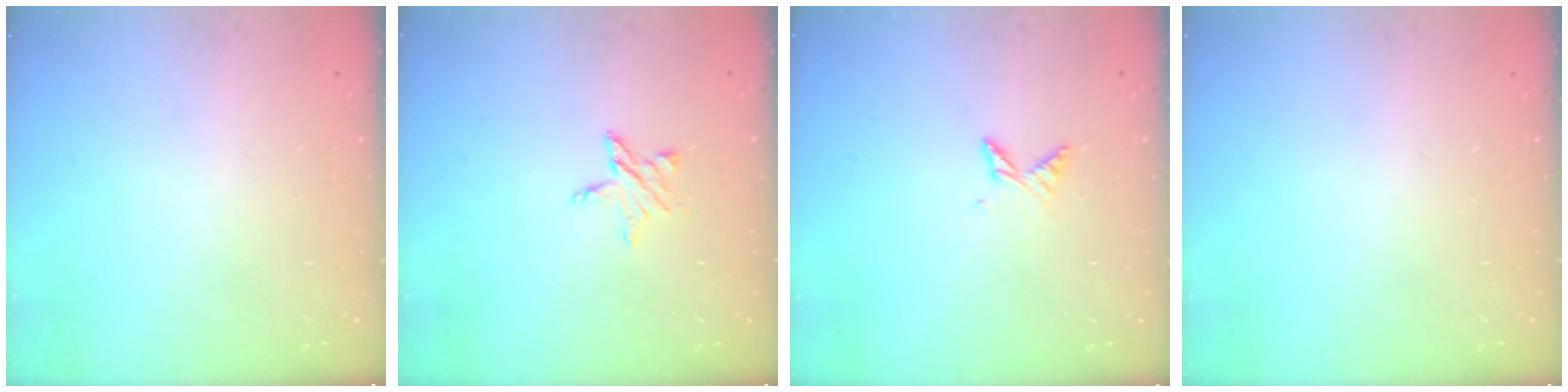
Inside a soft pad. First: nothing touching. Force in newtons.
{"total": 5.6, "press": 5.6, "slide": 0.5}
{"total": 4.5, "press": 4.4, "slide": 0.5}
{"total": 0.0}